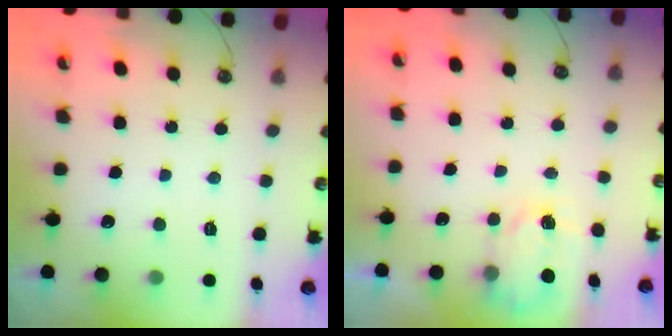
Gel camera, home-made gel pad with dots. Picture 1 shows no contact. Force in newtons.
{"total": 2.4, "press": 2.4, "slide": 0.5}